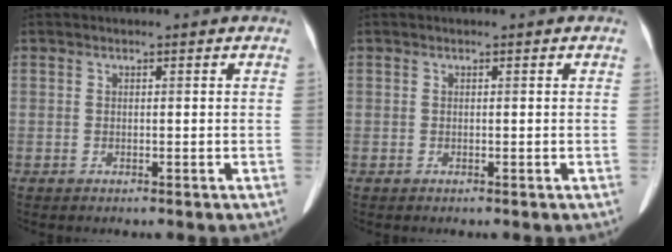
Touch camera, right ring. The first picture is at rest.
{"total": 0.0}